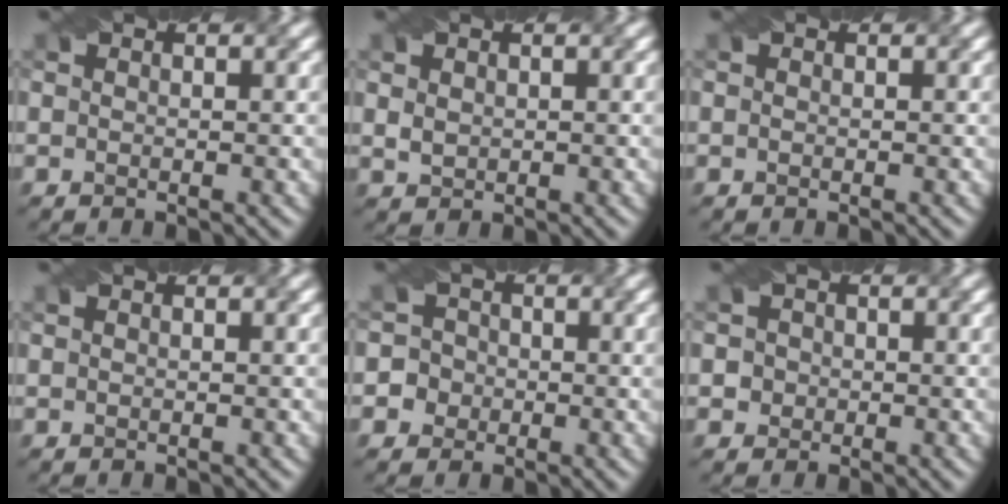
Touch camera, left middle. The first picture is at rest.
{"total": 1.2, "force": [0.4, 1.0, 0.6], "torque": [-0.014, 0.000, 0.012]}
{"total": 0.0}
{"total": 0.0}
{"total": 4.0, "force": [-1.0, 3.8, 0.5], "torque": [0.013, 0.021, -0.039]}
{"total": 1.8, "force": [0.2, 1.8, 0.3], "torque": [0.013, 0.013, -0.005]}